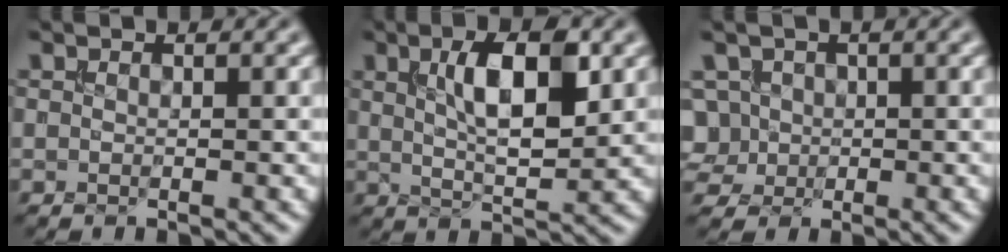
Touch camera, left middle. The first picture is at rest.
{"total": 6.3, "force": [1.8, 2.2, 5.6], "torque": [-0.095, 0.004, 0.032]}
{"total": 4.2, "force": [0.1, 3.9, 1.7], "torque": [-0.034, 0.028, -0.004]}